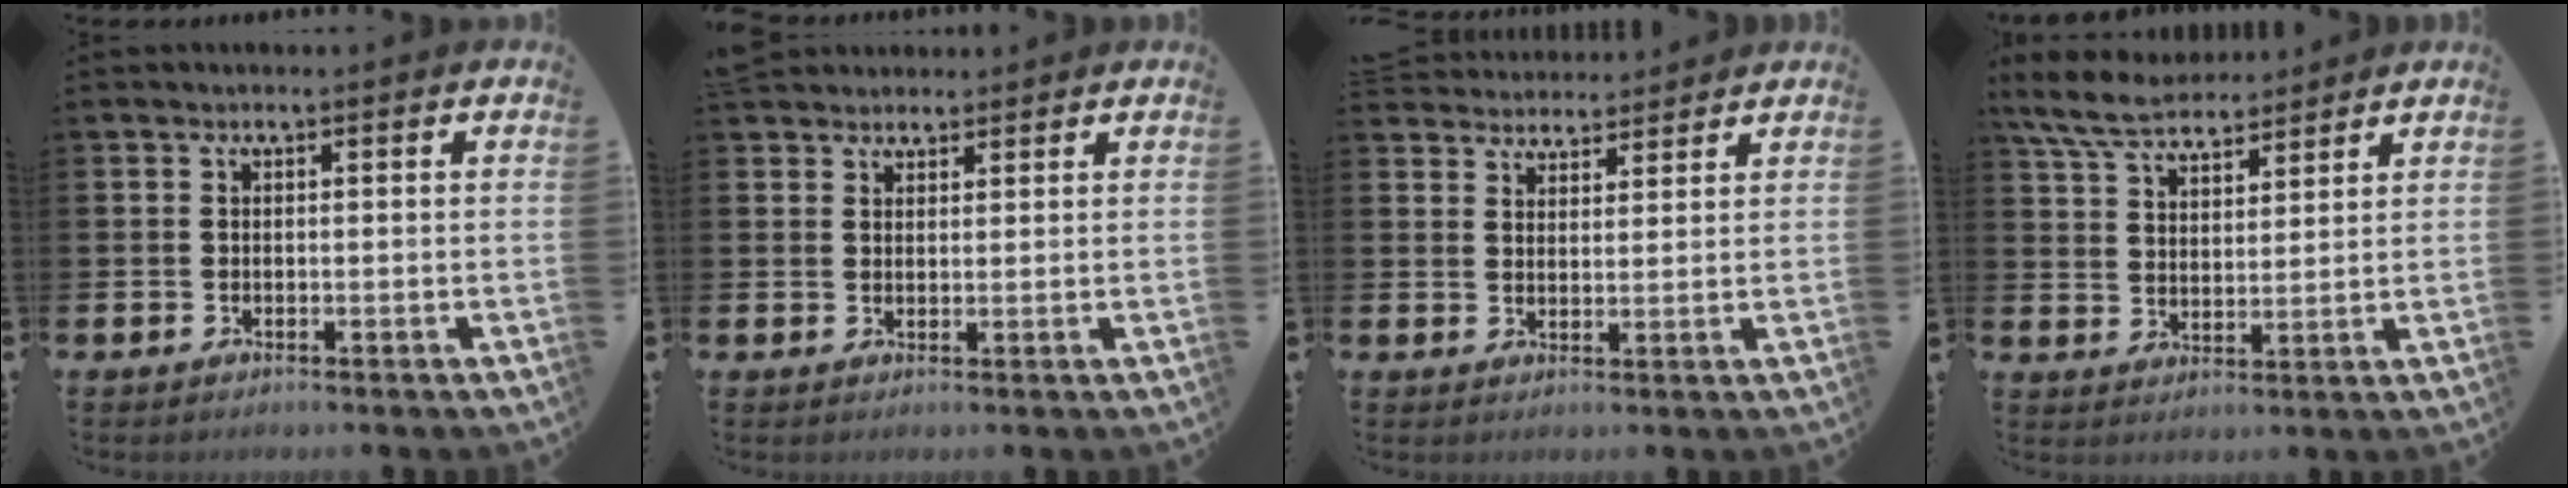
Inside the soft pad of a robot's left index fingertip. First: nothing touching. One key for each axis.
{"total": 2.7, "fx": 2.5, "fy": 1.0, "fz": -0.2, "tx": 0.005, "ty": -0.007, "tz": 0.046}
{"total": 4.1, "fx": 3.9, "fy": 0.8, "fz": -0.6, "tx": -0.001, "ty": -0.021, "tz": 0.072}
{"total": 7.2, "fx": 6.6, "fy": 2.0, "fz": 1.9, "tx": -0.067, "ty": -0.021, "tz": 0.124}